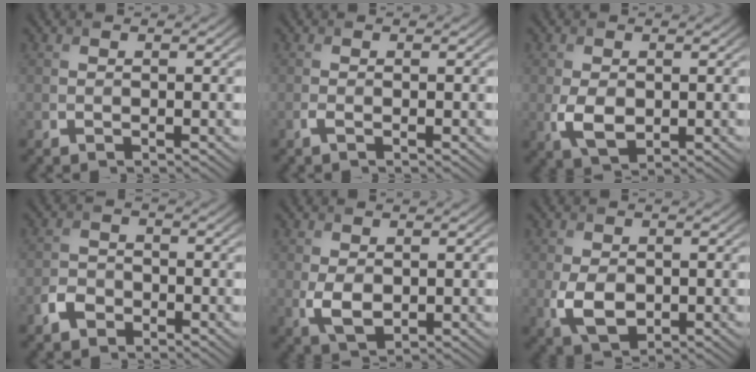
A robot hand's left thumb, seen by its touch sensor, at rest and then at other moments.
{"total": 0.8, "force": [-0.4, 0.1, 0.6], "torque": [-0.016, -0.001, -0.009]}
{"total": 3.8, "force": [-0.4, 2.5, 2.8], "torque": [-0.069, -0.010, -0.001]}
{"total": 2.9, "force": [-1.8, 1.9, 1.1], "torque": [-0.025, 0.000, -0.046]}
{"total": 3.4, "force": [0.0, 2.1, 2.6], "torque": [-0.062, -0.007, 0.007]}
{"total": 4.6, "force": [-0.6, 3.1, 3.3], "torque": [-0.079, -0.014, -0.006]}